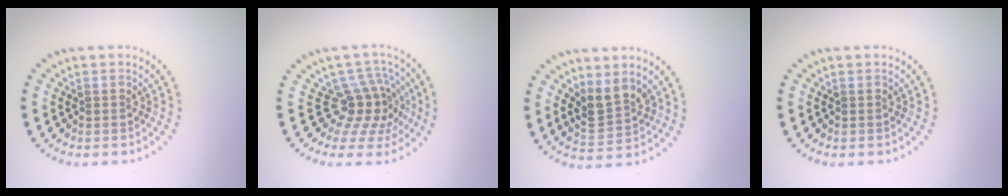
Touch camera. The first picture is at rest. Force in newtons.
{"total": 3.9, "press": 2.7, "slide": 2.8}
{"total": 3.0, "press": 2.6, "slide": 1.5}
{"total": 0.0}